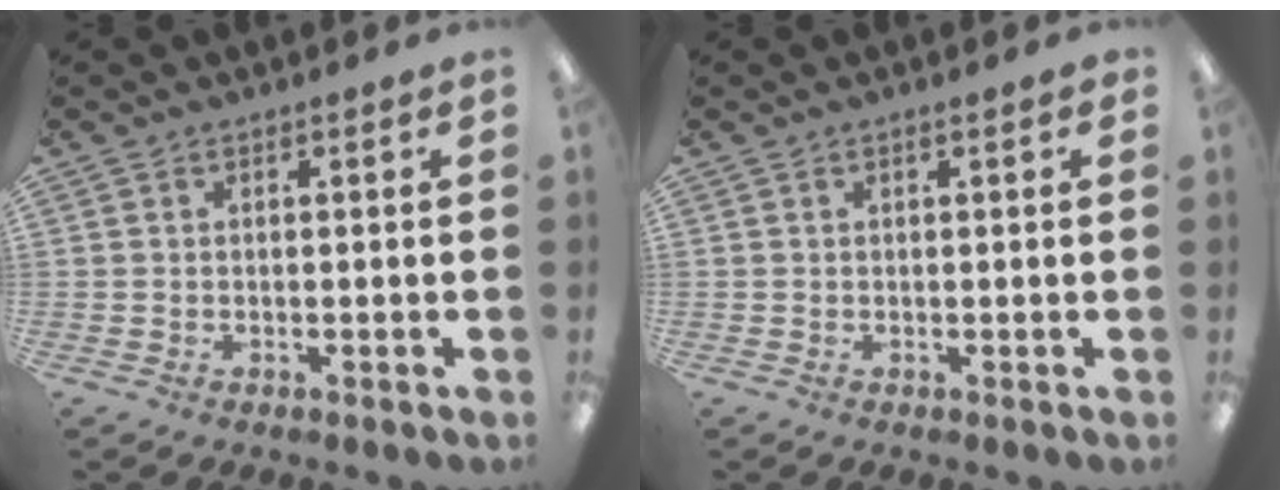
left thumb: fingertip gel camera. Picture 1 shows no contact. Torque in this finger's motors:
{"motor_torque": [-0.11, 0.04, -0.20, 0.04, 0.01]}